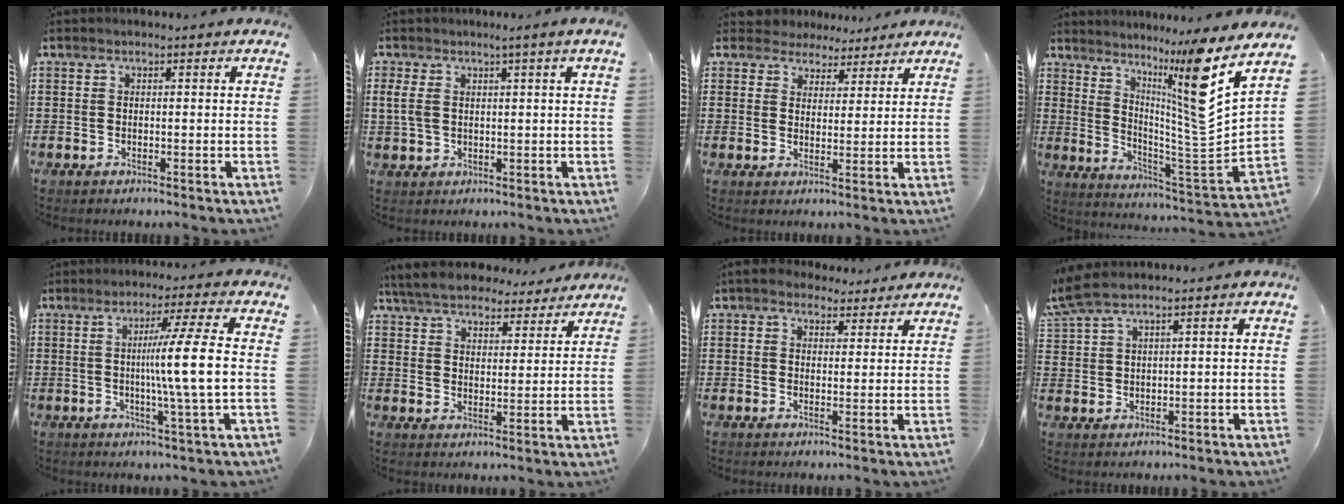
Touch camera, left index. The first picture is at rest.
{"total": 3.4, "force": [0.8, 0.8, 3.2], "torque": [-0.081, -0.004, 0.008]}
{"total": 4.0, "force": [3.5, 1.9, -0.2], "torque": [-0.016, -0.006, 0.064]}
{"total": 12.3, "force": [7.1, -1.0, 10.0], "torque": [-0.175, -0.083, 0.090]}
{"total": 9.1, "force": [0.2, -0.8, 9.0], "torque": [-0.156, -0.009, -0.007]}
{"total": 6.3, "force": [6.0, 1.1, 1.5], "torque": [-0.056, -0.023, 0.108]}
{"total": 3.6, "force": [3.1, 1.5, 0.8], "torque": [-0.027, -0.005, 0.059]}
{"total": 3.7, "force": [2.8, 0.7, 2.3], "torque": [-0.054, 0.003, 0.052]}